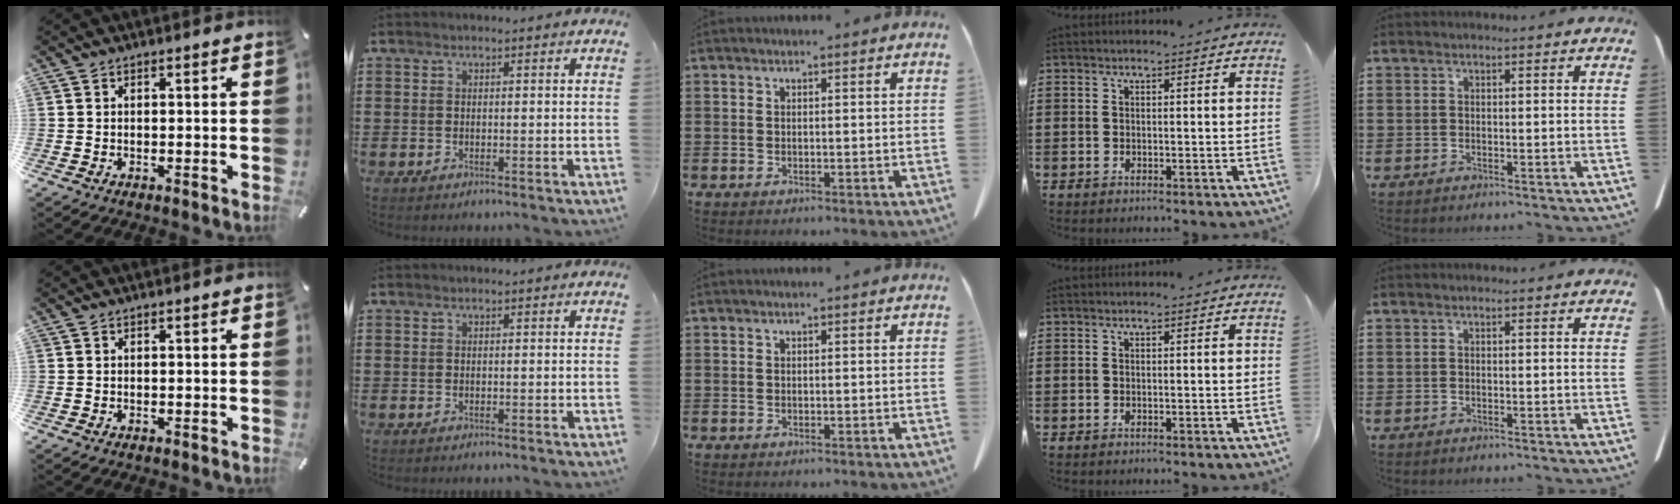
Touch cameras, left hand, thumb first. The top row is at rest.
{}